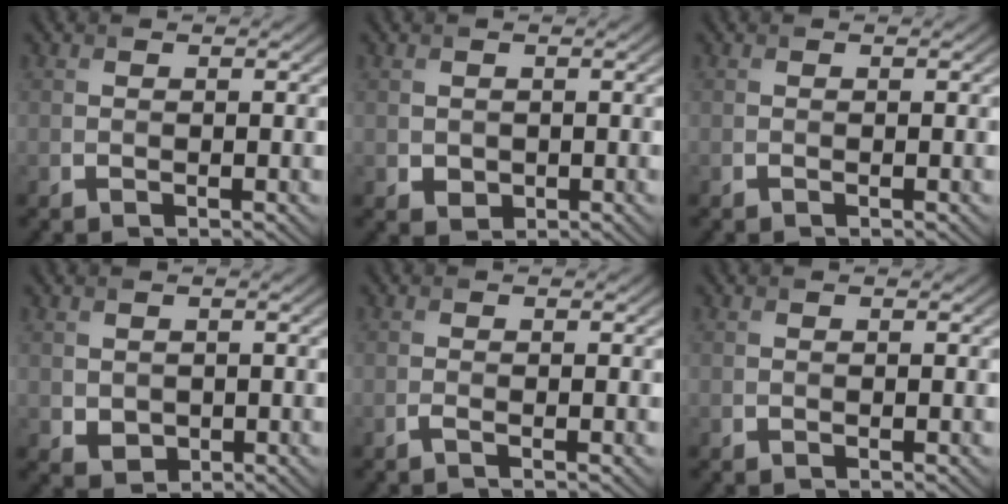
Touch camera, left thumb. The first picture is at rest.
{"total": 1.4, "force": [0.1, 1.3, 0.5], "torque": [-0.017, -0.009, 0.005]}
{"total": 0.0}
{"total": 2.0, "force": [0.5, 1.8, 0.8], "torque": [-0.027, -0.009, 0.014]}
{"total": 0.8, "force": [-0.4, 0.1, 0.7], "torque": [-0.015, -0.001, -0.012]}
{"total": 0.0}